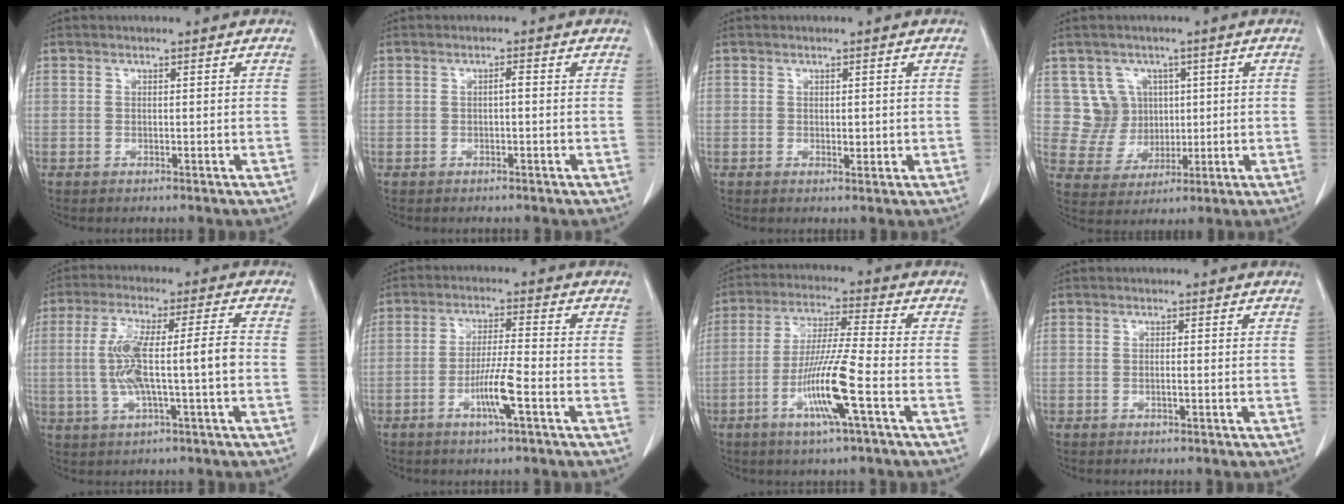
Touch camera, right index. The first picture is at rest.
{"total": 0.9, "force": [0.1, 0.1, 0.9], "torque": [-0.010, 0.005, 0.002]}
{"total": 1.4, "force": [0.1, 0.8, 1.1], "torque": [-0.012, 0.000, 0.006]}
{"total": 6.7, "force": [2.2, 6.3, 0.3], "torque": [-0.001, 0.021, 0.052]}
{"total": 10.3, "force": [-0.8, 1.0, 10.2], "torque": [-0.196, 0.020, -0.014]}
{"total": 6.3, "force": [-2.6, -0.1, 5.7], "torque": [-0.109, -0.003, -0.048]}
{"total": 11.0, "force": [-4.1, -0.5, 10.2], "torque": [-0.200, -0.010, -0.079]}
{"total": 0.7, "force": [-0.1, 0.0, 0.7], "torque": [-0.011, 0.003, 0.000]}